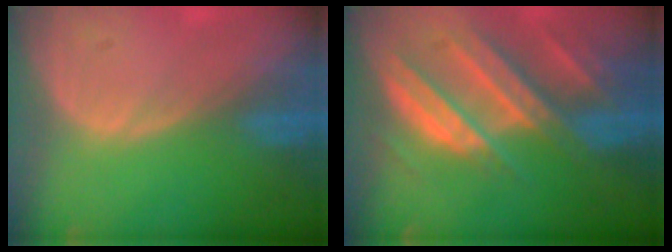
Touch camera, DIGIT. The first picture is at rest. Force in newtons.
{"total": 10.3, "press": 9.2, "slide": 4.8}